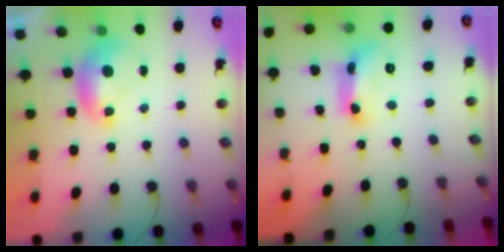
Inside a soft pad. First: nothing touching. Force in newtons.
{"total": 9.7, "press": 9.6, "slide": 0.6}